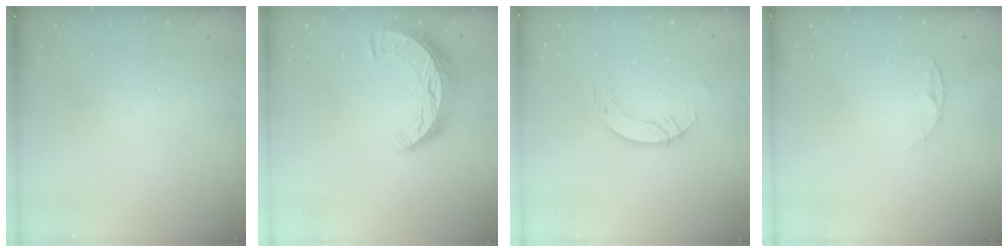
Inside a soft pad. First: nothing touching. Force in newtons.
{"total": 9.6, "press": 9.6, "slide": 0.8}
{"total": 6.2, "press": 6.2, "slide": 0.6}
{"total": 4.4, "press": 4.4, "slide": 0.5}